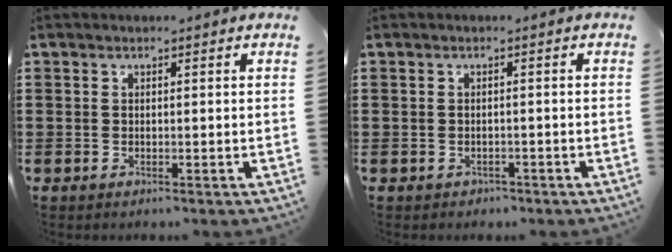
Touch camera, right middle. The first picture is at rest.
{"total": 0.8, "force": [-0.7, 0.3, -0.1], "torque": [-0.002, -0.001, -0.016]}